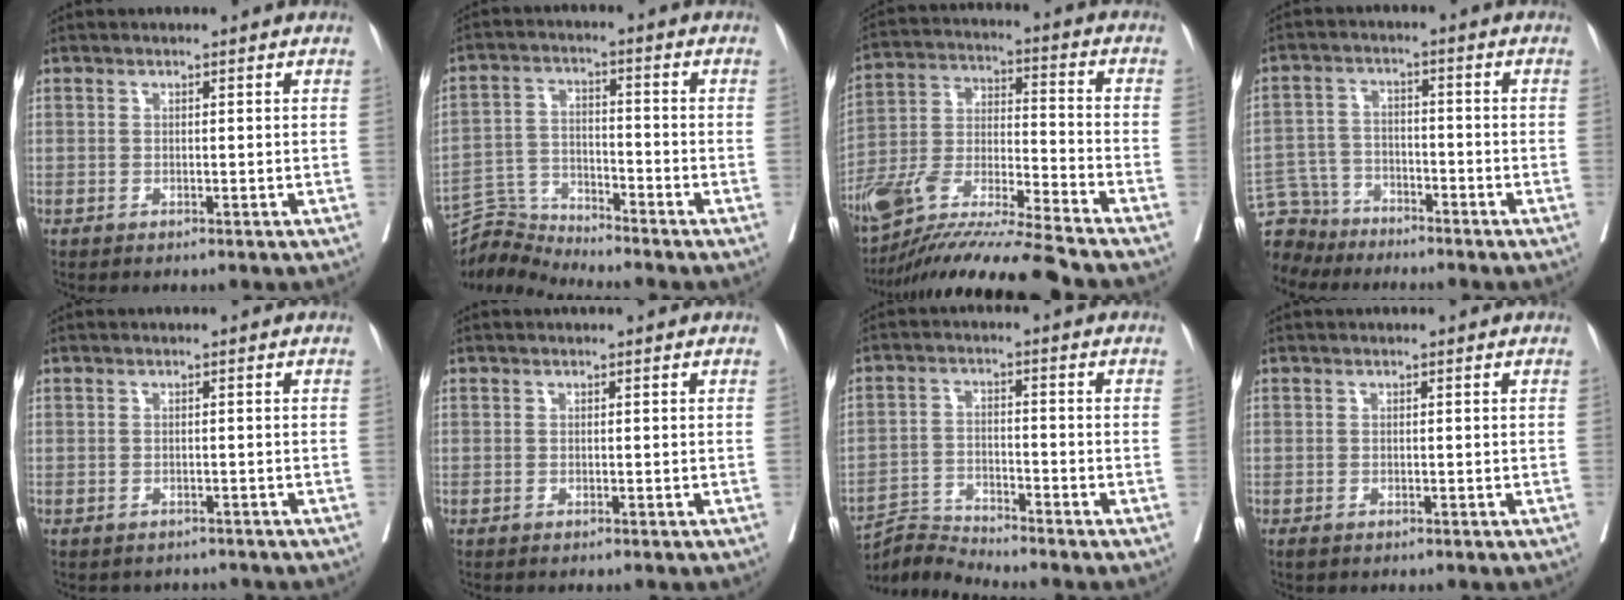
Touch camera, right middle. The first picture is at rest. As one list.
[{"total": 6.2, "force": [-5.9, -1.0, -1.5], "torque": [0.016, 0.004, -0.112]}, {"total": 17.1, "force": [-14.7, -0.8, 8.7], "torque": [-0.182, -0.016, -0.271]}, {"total": 7.5, "force": [-6.8, 3.2, -0.6], "torque": [0.008, 0.010, -0.128]}, {"total": 2.6, "force": [-2.3, 1.2, 0.1], "torque": [-0.001, 0.003, -0.029]}, {"total": 0.0}, {"total": 5.5, "force": [-5.0, -1.8, -1.3], "torque": [0.010, -0.008, -0.094]}, {"total": 0.6, "force": [-0.4, 0.3, 0.3], "torque": [-0.004, 0.000, -0.003]}]